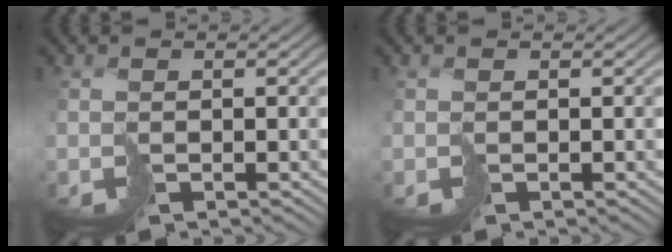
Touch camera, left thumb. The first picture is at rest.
{"total": 0.0}